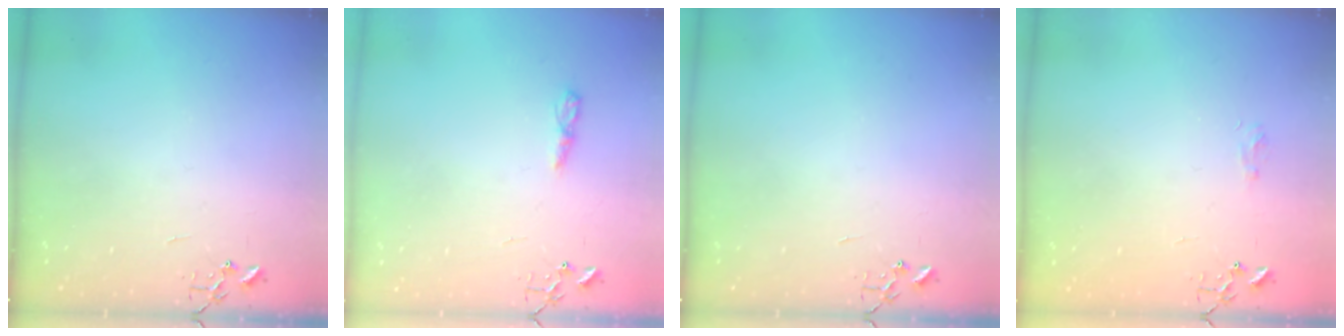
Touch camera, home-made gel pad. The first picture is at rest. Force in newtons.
{"total": 6.8, "press": 6.8, "slide": 0.5}
{"total": 0.0}
{"total": 5.6, "press": 5.6, "slide": 0.7}